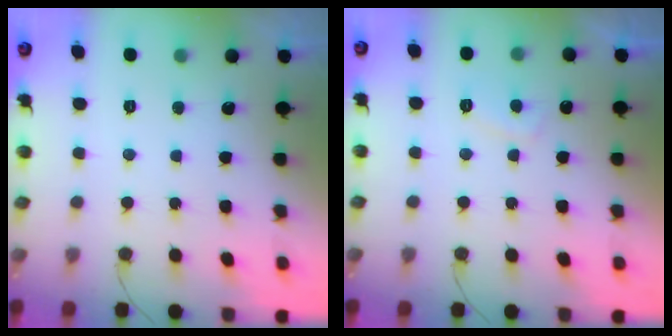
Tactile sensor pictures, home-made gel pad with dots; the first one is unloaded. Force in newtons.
{"total": 4.2, "press": 4.1, "slide": 0.9}